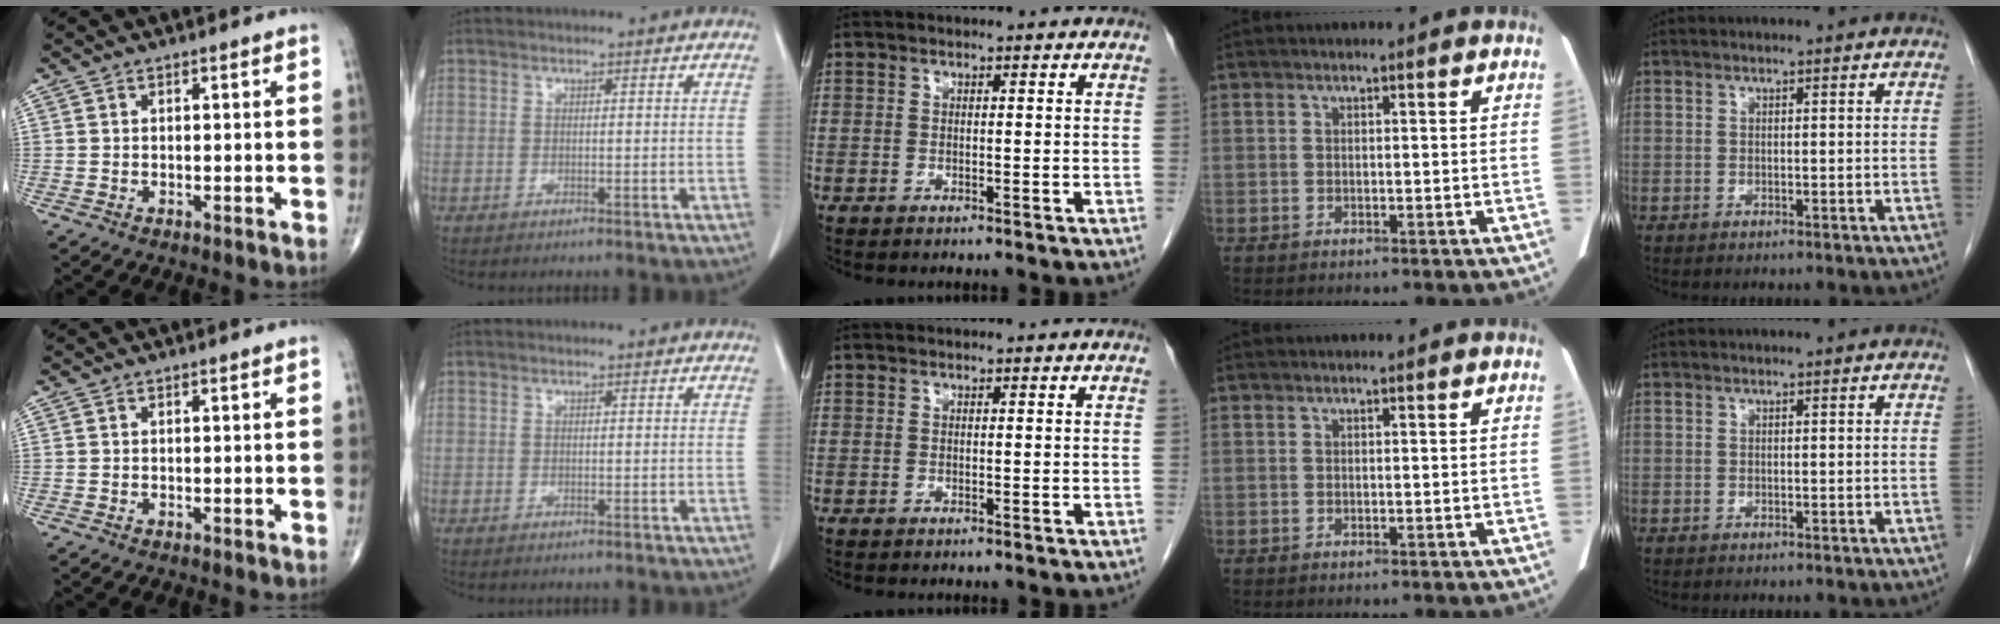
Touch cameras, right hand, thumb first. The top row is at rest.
{}